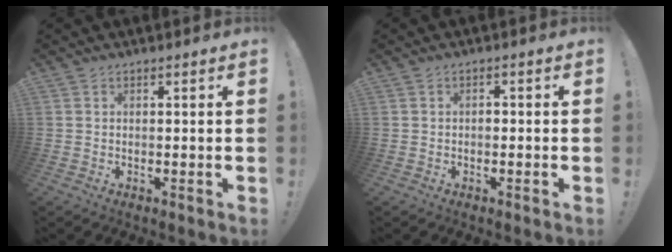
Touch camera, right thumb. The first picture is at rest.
{"total": 1.1, "force": [-1.0, 0.3, 0.4], "torque": [-0.011, 0.004, -0.018]}